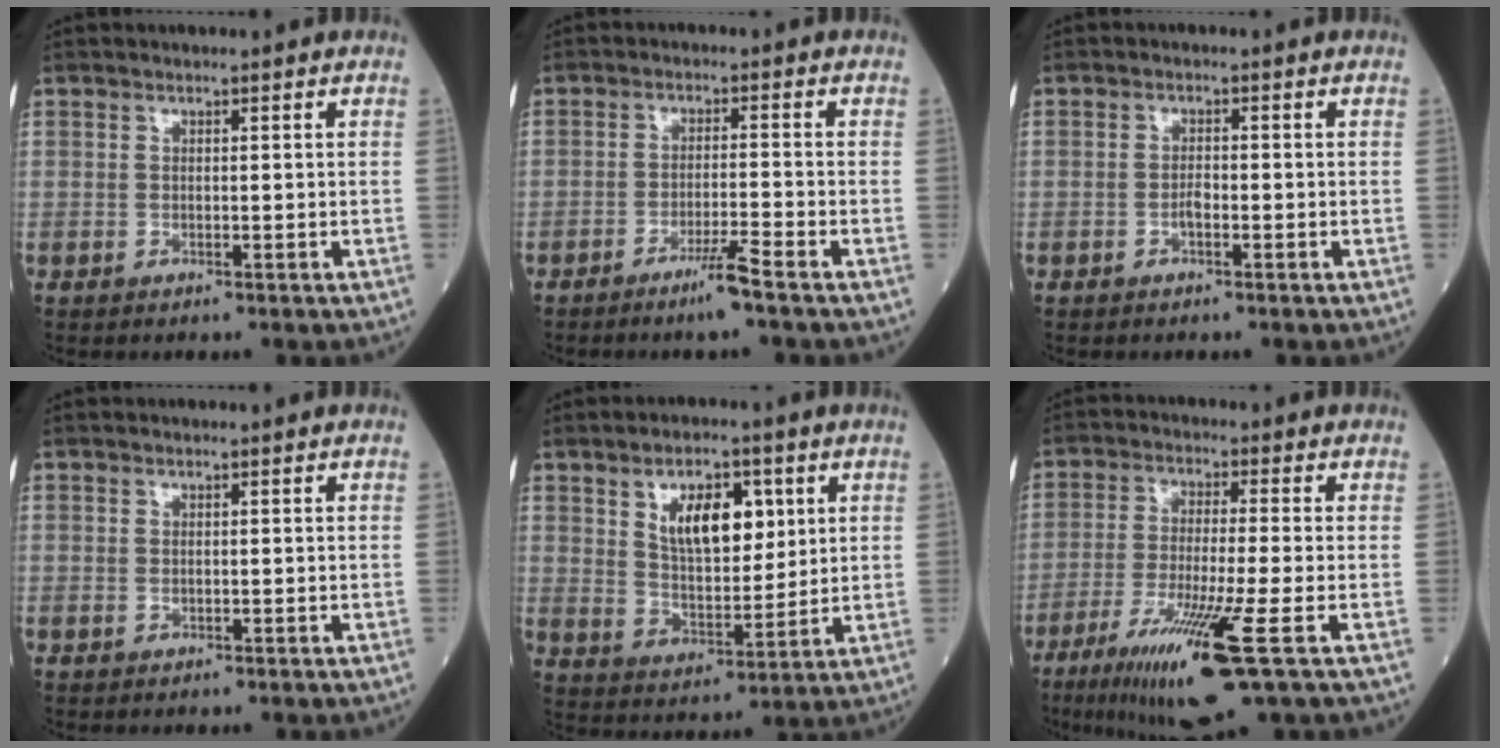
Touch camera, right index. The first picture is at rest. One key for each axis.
{"total": 4.3, "fx": -3.0, "fy": -0.8, "fz": 3.0, "tx": -0.057, "ty": -0.008, "tz": -0.059}
{"total": 1.4, "fx": -0.7, "fy": 0.4, "fz": 1.2, "tx": -0.022, "ty": 0.002, "tz": -0.012}
{"total": 0.0}
{"total": 9.9, "fx": 3.8, "fy": 4.5, "fz": 8.0, "tx": -0.136, "ty": 0.005, "tz": 0.073}
{"total": 13.5, "fx": -6.3, "fy": -0.1, "fz": 11.9, "tx": -0.226, "ty": -0.040, "tz": -0.108}